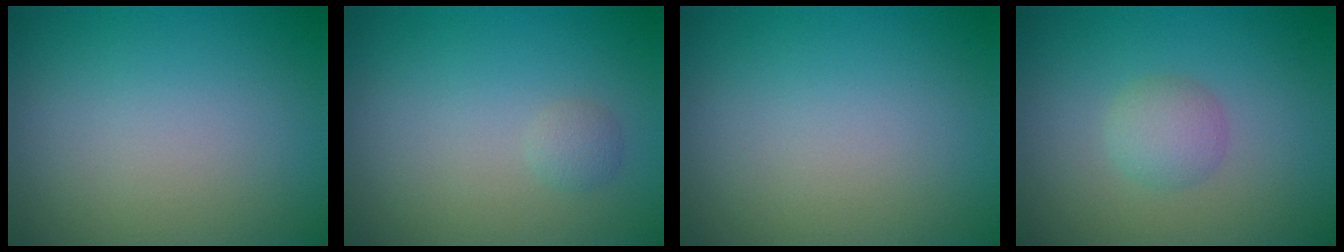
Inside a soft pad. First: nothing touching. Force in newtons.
{"total": 0.9, "press": 0.9, "slide": 0.0}
{"total": 0.0}
{"total": 2.0, "press": 2.0, "slide": 0.1}